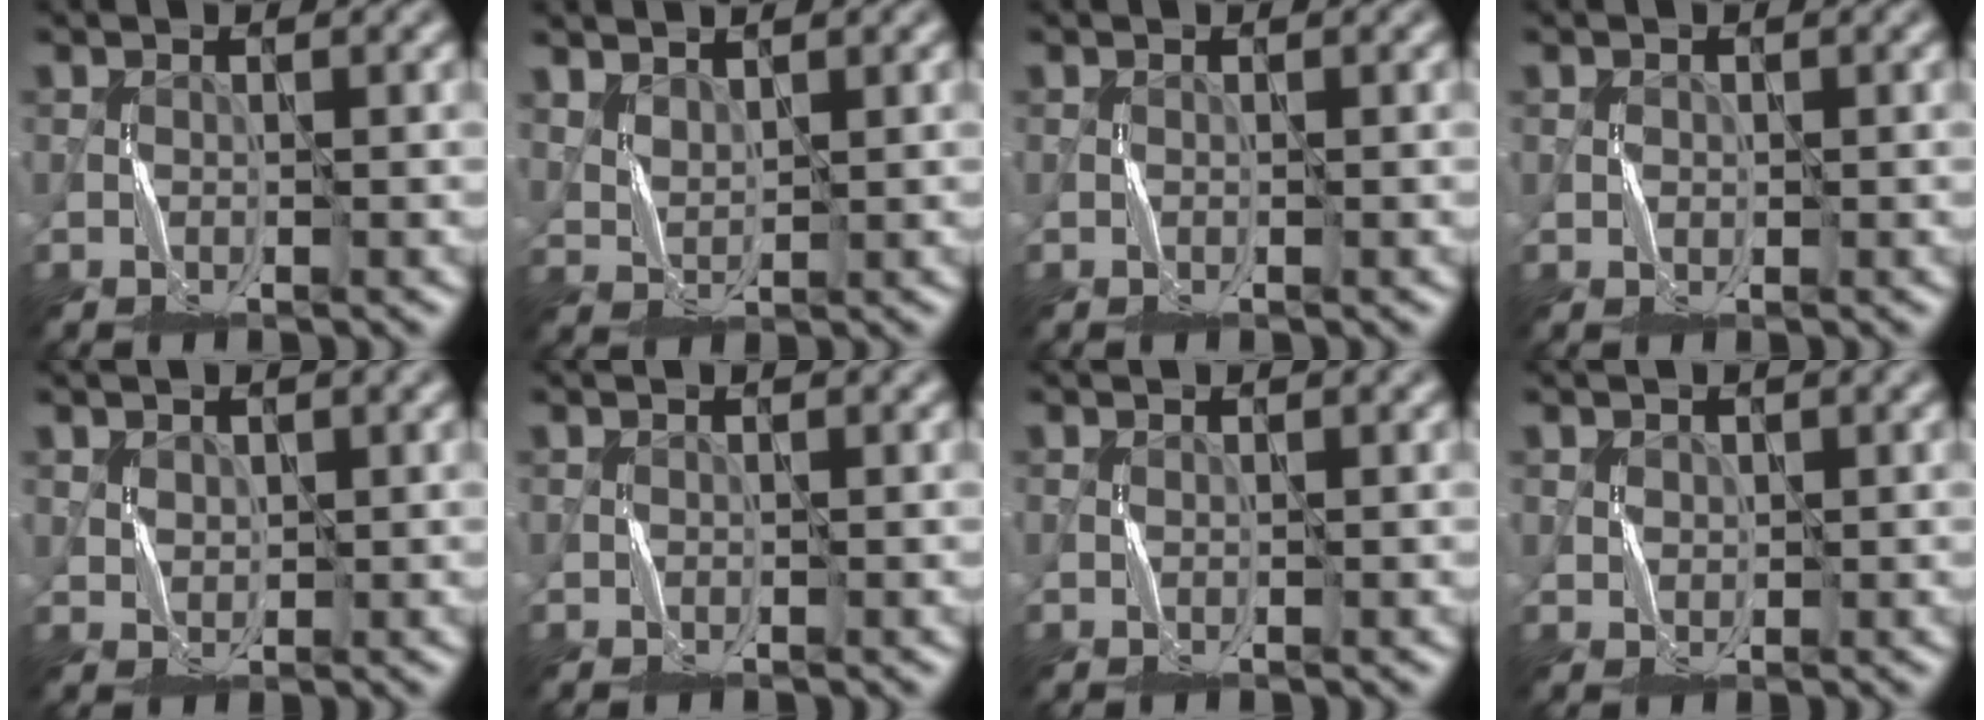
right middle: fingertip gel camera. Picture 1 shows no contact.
{"total": 2.2, "force": [1.7, 1.0, 1.0], "torque": [-0.031, 0.000, 0.041]}
{"total": 0.0}
{"total": 0.7, "force": [0.1, 0.7, -0.1], "torque": [0.000, 0.001, 0.004]}
{"total": 1.4, "force": [0.9, 1.1, 0.2], "torque": [-0.011, -0.001, 0.022]}
{"total": 0.0}
{"total": 0.0}
{"total": 1.2, "force": [0.6, 1.0, 0.0], "torque": [-0.006, 0.000, 0.016]}